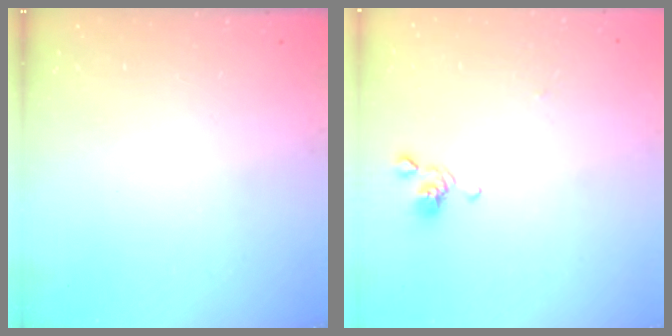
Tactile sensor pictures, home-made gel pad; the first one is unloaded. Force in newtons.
{"total": 2.6, "press": 2.5, "slide": 0.7}